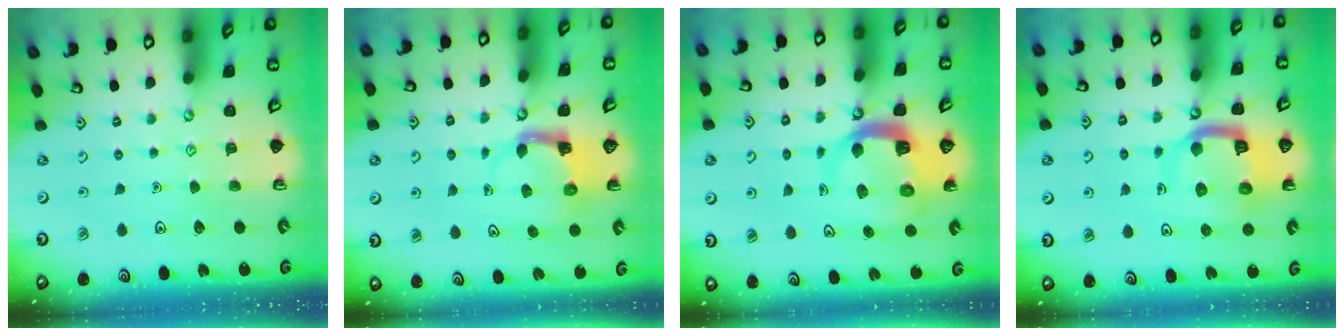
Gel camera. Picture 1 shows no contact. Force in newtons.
{"total": 3.9, "press": 3.9, "slide": 0.7}
{"total": 9.6, "press": 9.6, "slide": 1.3}
{"total": 13.1, "press": 13.0, "slide": 1.5}